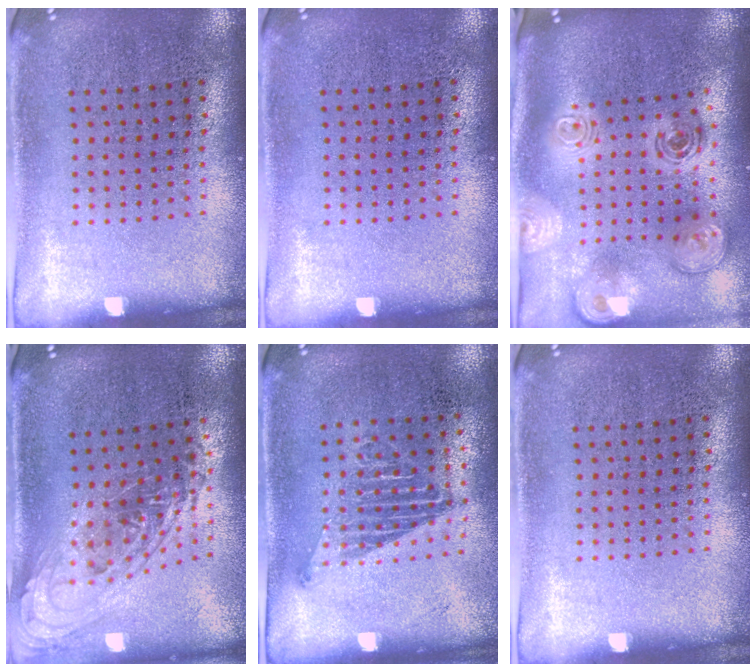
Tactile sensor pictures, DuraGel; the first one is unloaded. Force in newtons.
{"total": 0.0}
{"total": 3.1, "press": 2.1, "slide": 2.3}
{"total": 1.1, "press": 1.0, "slide": 0.4}
{"total": 1.1, "press": 1.0, "slide": 0.6}
{"total": 0.0}